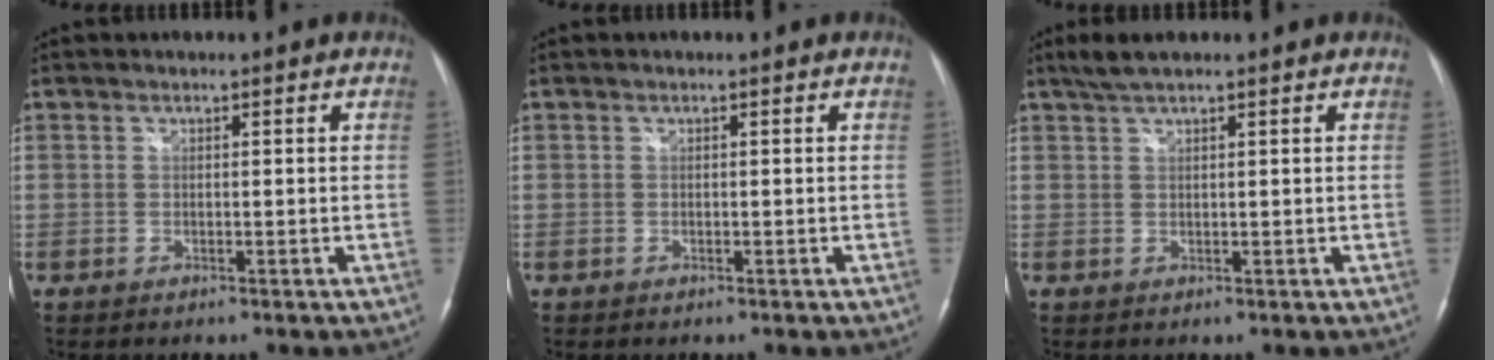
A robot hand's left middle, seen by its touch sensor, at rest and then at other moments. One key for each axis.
{"total": 0.0}
{"total": 2.9, "fx": 2.3, "fy": 0.2, "fz": 1.7, "tx": -0.042, "ty": 0.010, "tz": 0.047}